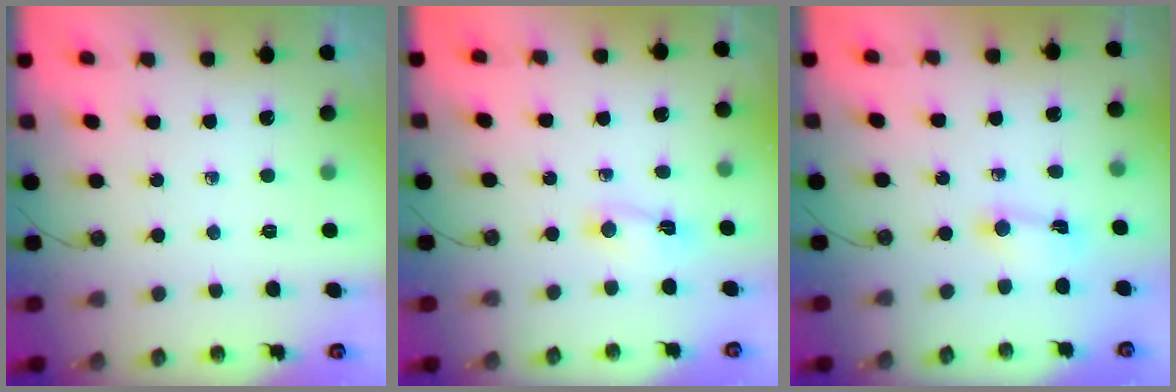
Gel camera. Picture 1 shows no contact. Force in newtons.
{"total": 1.8, "press": 1.8, "slide": 0.3}
{"total": 2.0, "press": 2.0, "slide": 0.2}